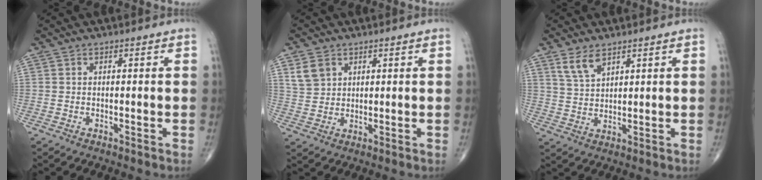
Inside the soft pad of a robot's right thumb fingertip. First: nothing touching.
{"total": 4.8, "force": [2.5, 3.6, 2.1], "torque": [-0.029, -0.010, 0.054]}
{"total": 4.9, "force": [3.3, 2.2, 2.9], "torque": [-0.052, -0.016, 0.071]}